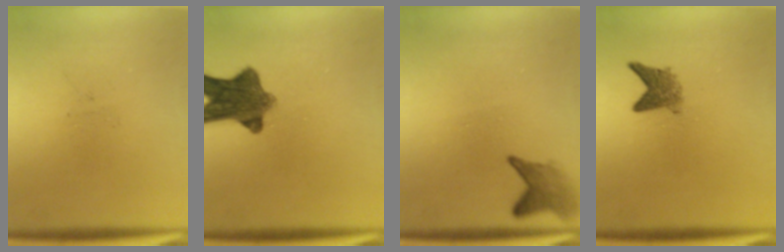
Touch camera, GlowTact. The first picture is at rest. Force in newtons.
{"total": 9.4}
{"total": 2.9}
{"total": 3.0}